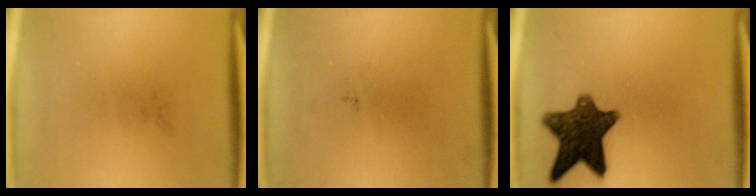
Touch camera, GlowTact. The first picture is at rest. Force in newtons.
{"total": 0.0}
{"total": 12.0}